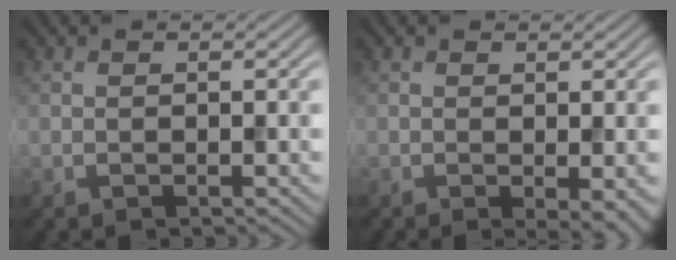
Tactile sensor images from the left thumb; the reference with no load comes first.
{"total": 3.1, "force": [-0.8, 0.7, 2.9], "torque": [-0.043, -0.005, -0.011]}